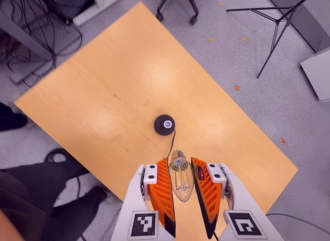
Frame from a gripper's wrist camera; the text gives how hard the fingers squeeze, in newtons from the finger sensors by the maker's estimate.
{"total": 11.2, "left": 10.6, "right": 11.8}